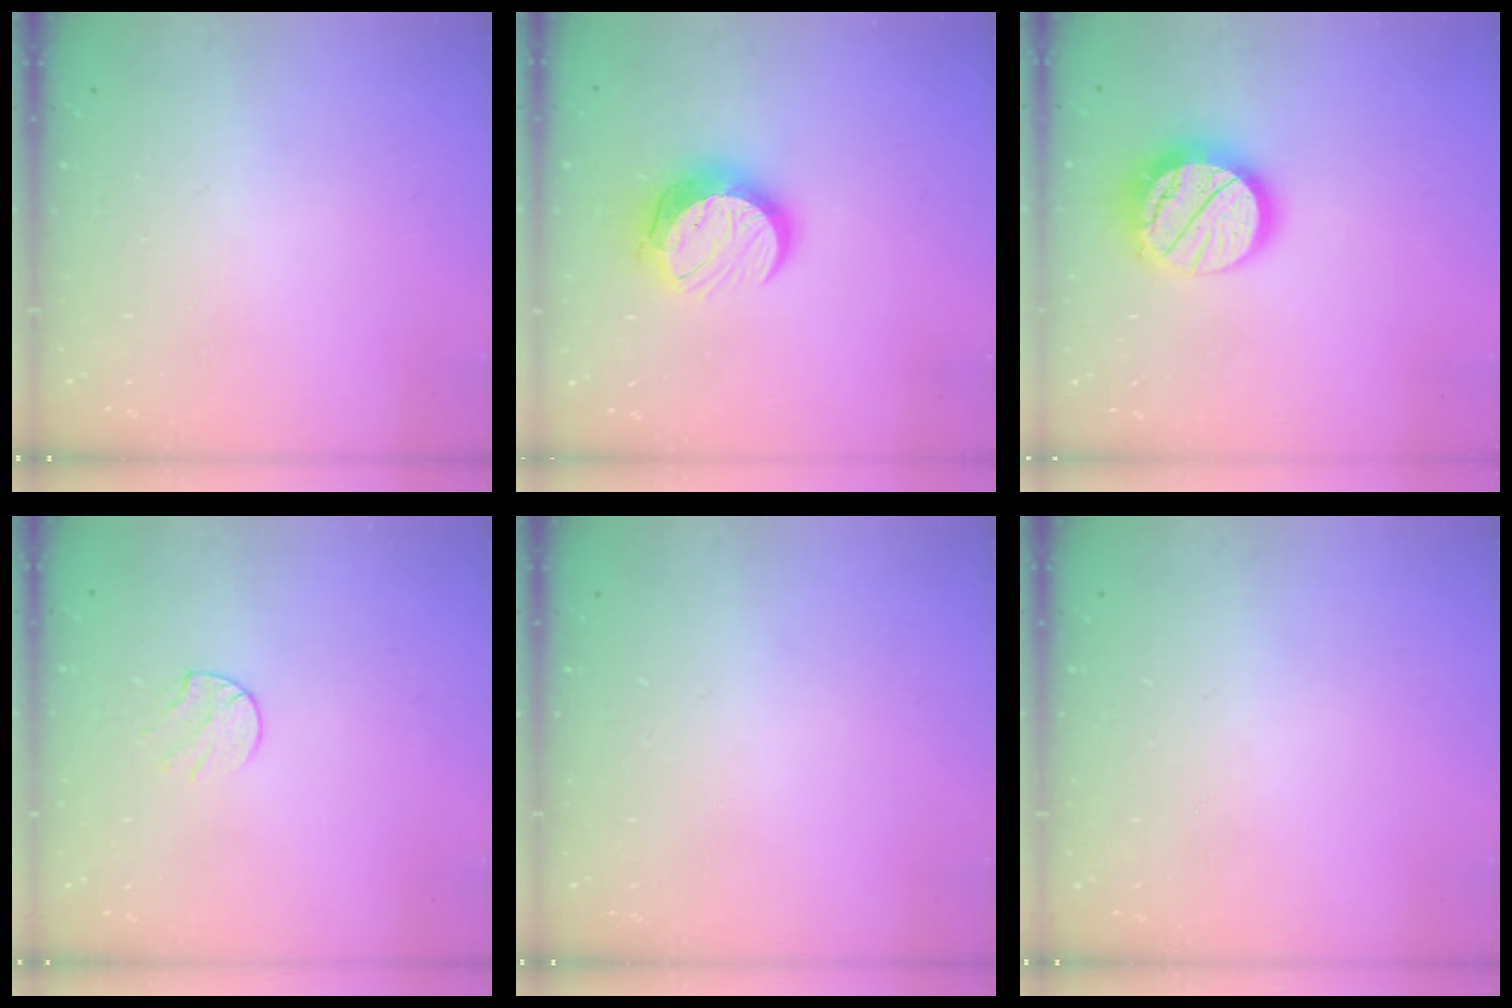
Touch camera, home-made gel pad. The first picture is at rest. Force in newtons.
{"total": 12.3, "press": 12.3, "slide": 0.9}
{"total": 18.6, "press": 18.6, "slide": 1.5}
{"total": 6.0, "press": 6.0, "slide": 0.6}
{"total": 0.0}
{"total": 0.0}